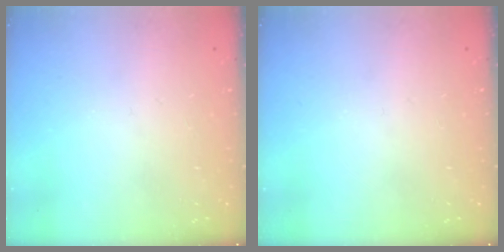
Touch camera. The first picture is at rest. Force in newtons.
{"total": 0.0}